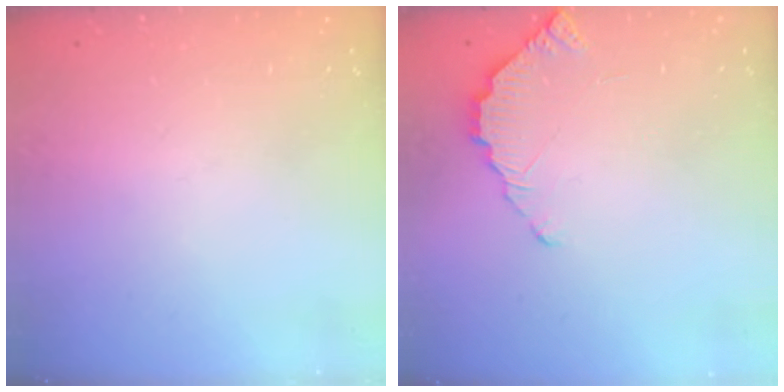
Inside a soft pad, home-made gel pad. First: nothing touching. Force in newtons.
{"total": 2.8, "press": 2.8, "slide": 0.3}